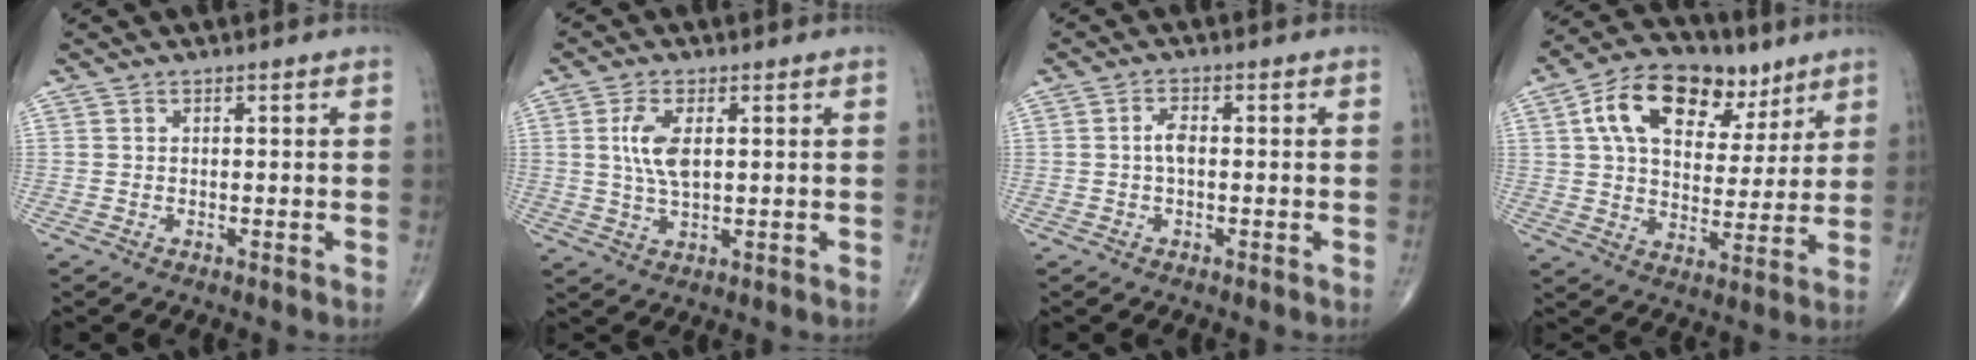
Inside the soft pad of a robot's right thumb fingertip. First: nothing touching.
{"total": 6.4, "force": [1.3, 2.8, 5.6], "torque": [-0.118, -0.005, 0.027]}
{"total": 2.4, "force": [-0.2, 1.1, 2.1], "torque": [-0.041, 0.006, -0.007]}
{"total": 18.0, "force": [8.3, 10.9, 11.6], "torque": [-0.159, -0.007, 0.138]}